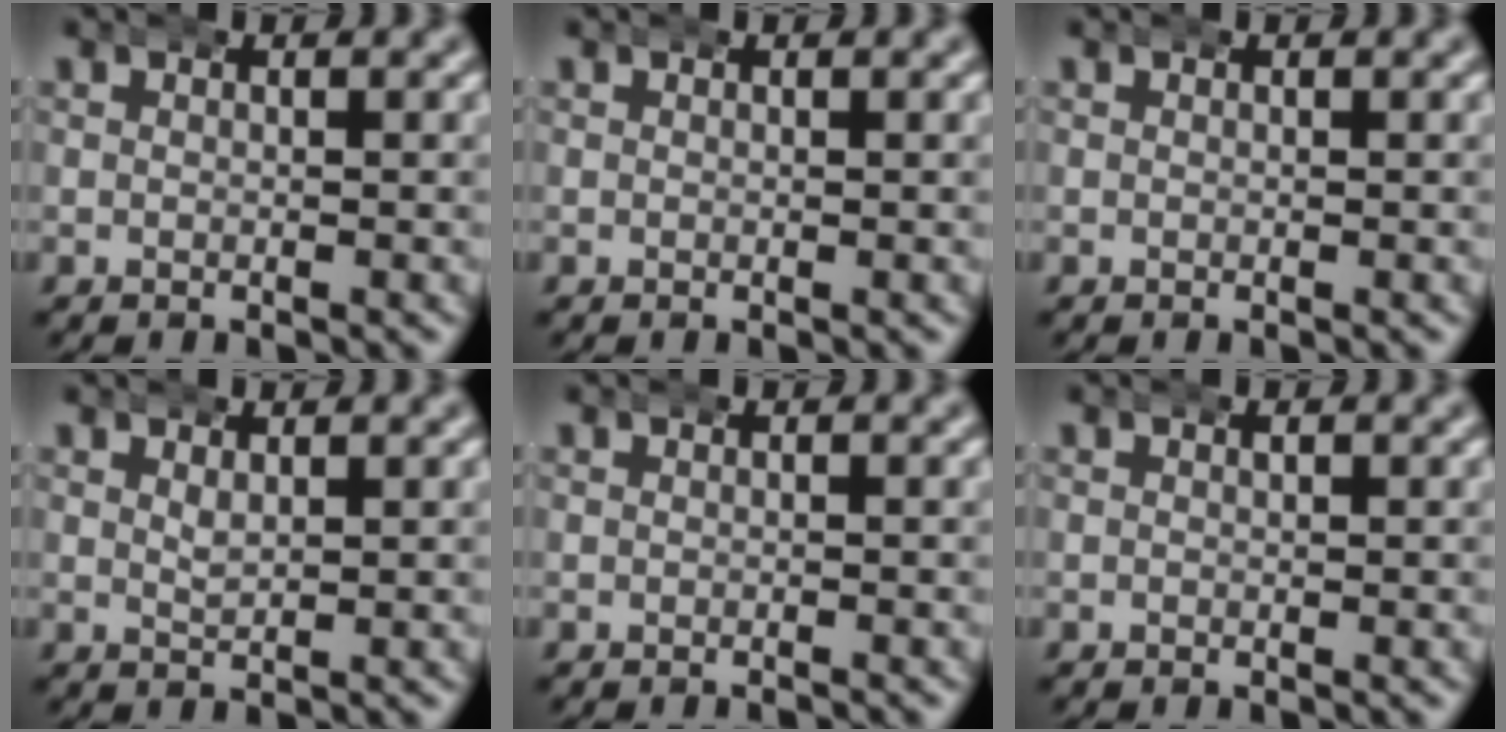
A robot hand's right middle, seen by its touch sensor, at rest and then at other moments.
{"total": 0.0}
{"total": 0.0}
{"total": 0.9, "force": [0.7, 0.2, 0.5], "torque": [-0.014, -0.012, 0.018]}
{"total": 0.5, "force": [-0.5, -0.1, 0.0], "torque": [0.002, 0.002, -0.010]}
{"total": 0.0}